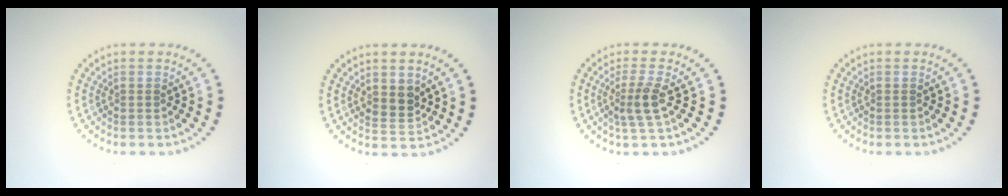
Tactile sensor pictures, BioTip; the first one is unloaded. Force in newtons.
{"total": 1.9, "press": 1.8, "slide": 0.7}
{"total": 2.4, "press": 1.8, "slide": 1.6}
{"total": 0.0}